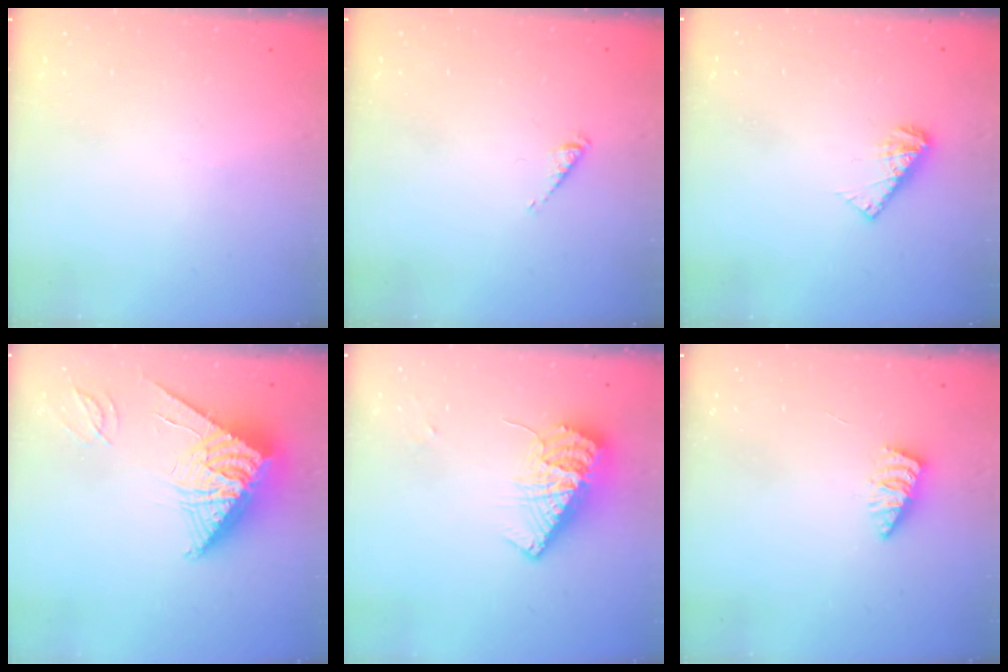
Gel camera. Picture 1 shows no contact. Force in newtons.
{"total": 2.7, "press": 2.6, "slide": 0.5}
{"total": 6.5, "press": 6.5, "slide": 0.5}
{"total": 11.0, "press": 11.0, "slide": 1.2}
{"total": 11.8, "press": 11.7, "slide": 1.0}
{"total": 2.6, "press": 2.6, "slide": 0.2}